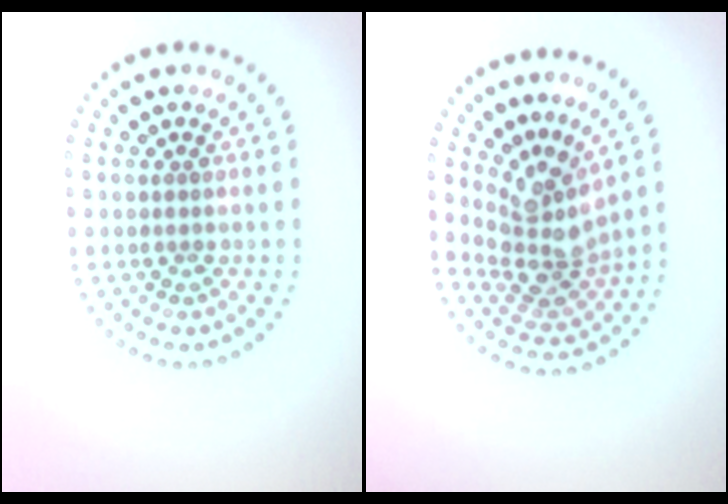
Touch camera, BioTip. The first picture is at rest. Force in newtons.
{"total": 4.6, "press": 3.2, "slide": 3.3}